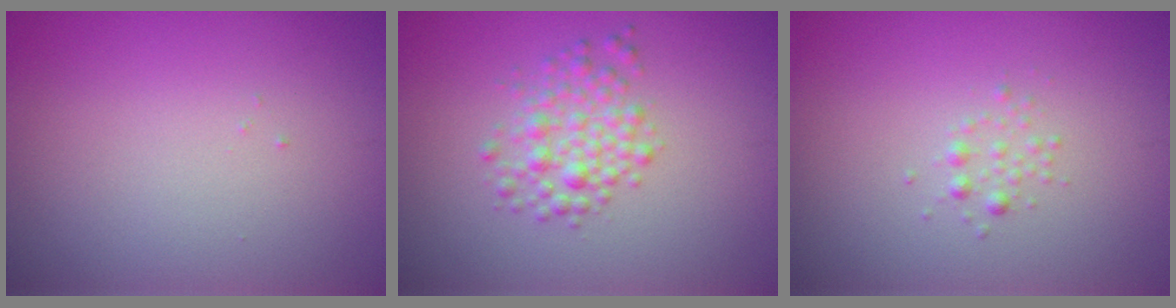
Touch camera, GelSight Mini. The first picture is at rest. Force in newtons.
{"total": 2.9, "press": 2.9, "slide": 0.0}
{"total": 0.9, "press": 0.9, "slide": 0.0}